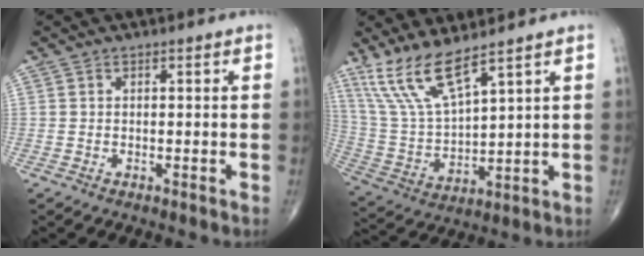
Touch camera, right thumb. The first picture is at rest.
{"total": 11.7, "force": [8.5, 2.6, 7.7], "torque": [-0.157, -0.044, 0.189]}